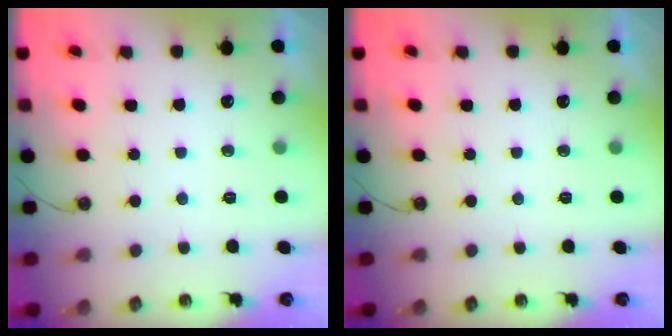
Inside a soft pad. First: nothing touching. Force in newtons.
{"total": 0.0}